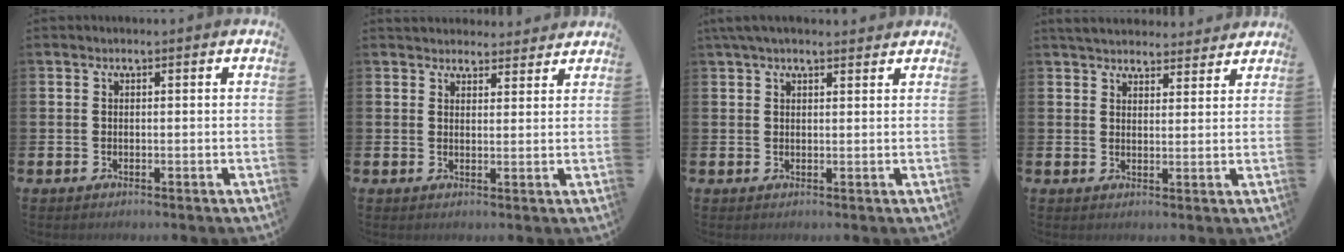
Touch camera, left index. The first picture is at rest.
{"total": 3.3, "force": [3.1, 1.1, -0.2], "torque": [0.006, -0.014, 0.056]}
{"total": 3.2, "force": [2.7, 0.9, 1.5], "torque": [-0.033, 0.000, 0.049]}
{"total": 4.4, "force": [4.3, 1.0, 0.4], "torque": [-0.017, -0.020, 0.078]}